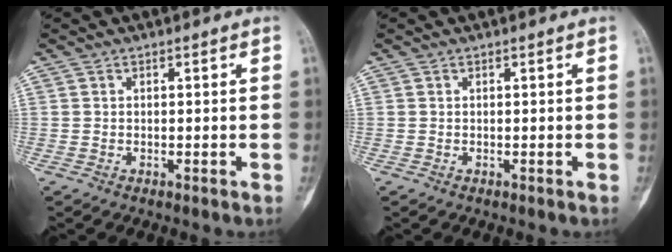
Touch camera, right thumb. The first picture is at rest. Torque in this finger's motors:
{"motor_torque": [0.62, 0.62, 0.10, -0.10, 0.02]}